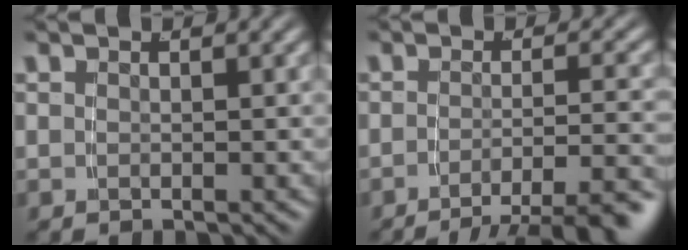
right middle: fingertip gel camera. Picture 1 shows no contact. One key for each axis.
{"total": 7.8, "fx": -5.9, "fy": 2.1, "fz": 4.8, "tx": -0.054, "ty": -0.012, "tz": -0.087}